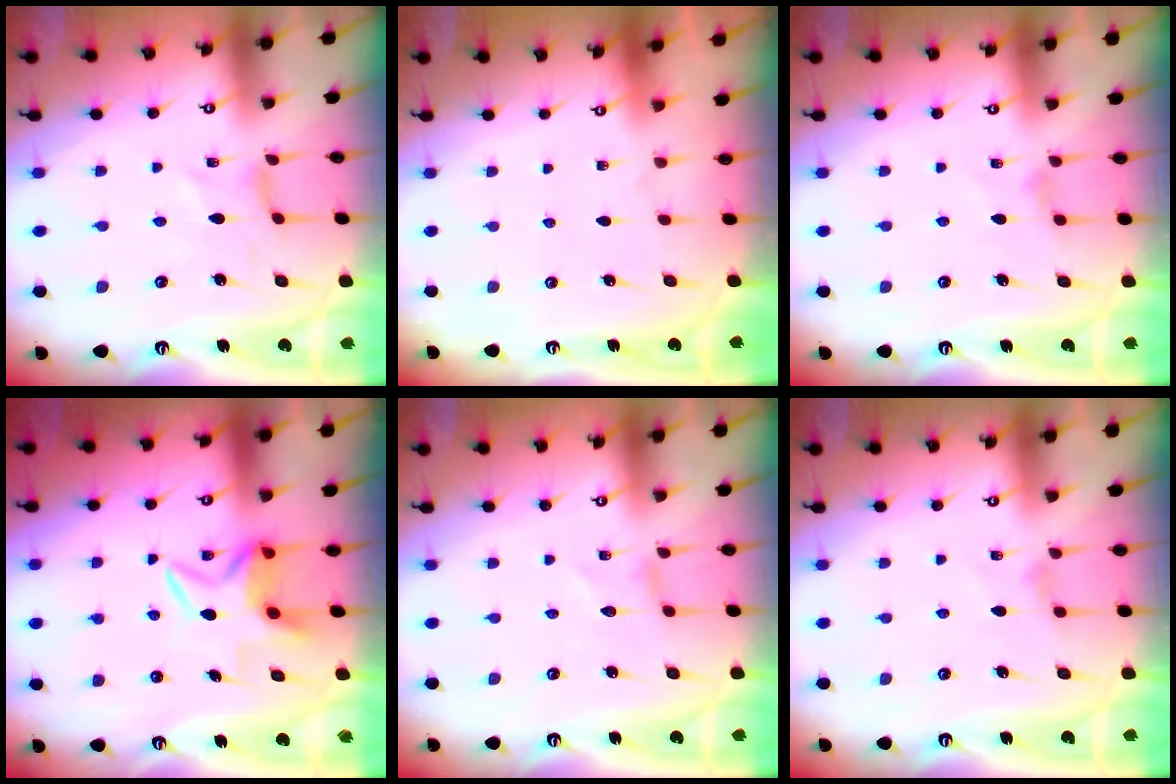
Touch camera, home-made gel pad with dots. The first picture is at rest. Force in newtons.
{"total": 0.0}
{"total": 2.4, "press": 2.3, "slide": 0.4}
{"total": 6.1, "press": 6.0, "slide": 1.0}
{"total": 0.0}
{"total": 2.4, "press": 2.3, "slide": 0.4}